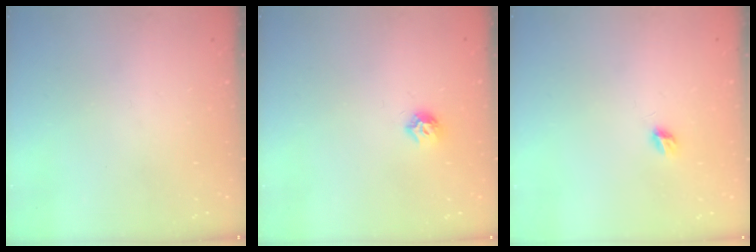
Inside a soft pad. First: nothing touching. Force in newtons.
{"total": 6.3, "press": 6.3, "slide": 0.1}
{"total": 5.0, "press": 5.0, "slide": 0.4}